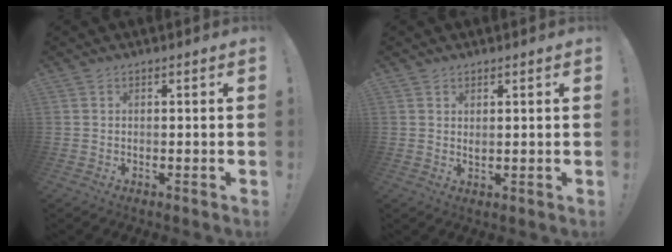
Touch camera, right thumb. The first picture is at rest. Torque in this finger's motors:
{"motor_torque": [0.24, 0.36, 0.03, 0.09, -0.07]}